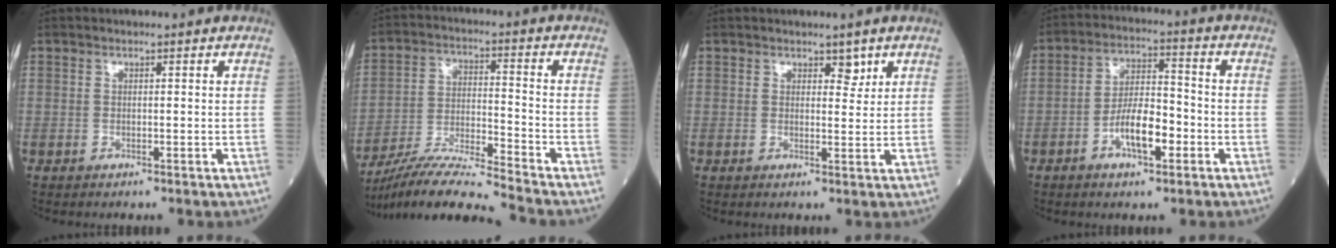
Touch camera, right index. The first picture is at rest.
{"total": 12.0, "force": [-10.8, -1.8, 4.8], "torque": [-0.085, -0.006, -0.195]}
{"total": 2.0, "force": [1.4, 1.0, 1.0], "torque": [-0.005, -0.003, 0.018]}
{"total": 7.9, "force": [-3.1, 2.6, 6.8], "torque": [-0.133, 0.011, -0.055]}